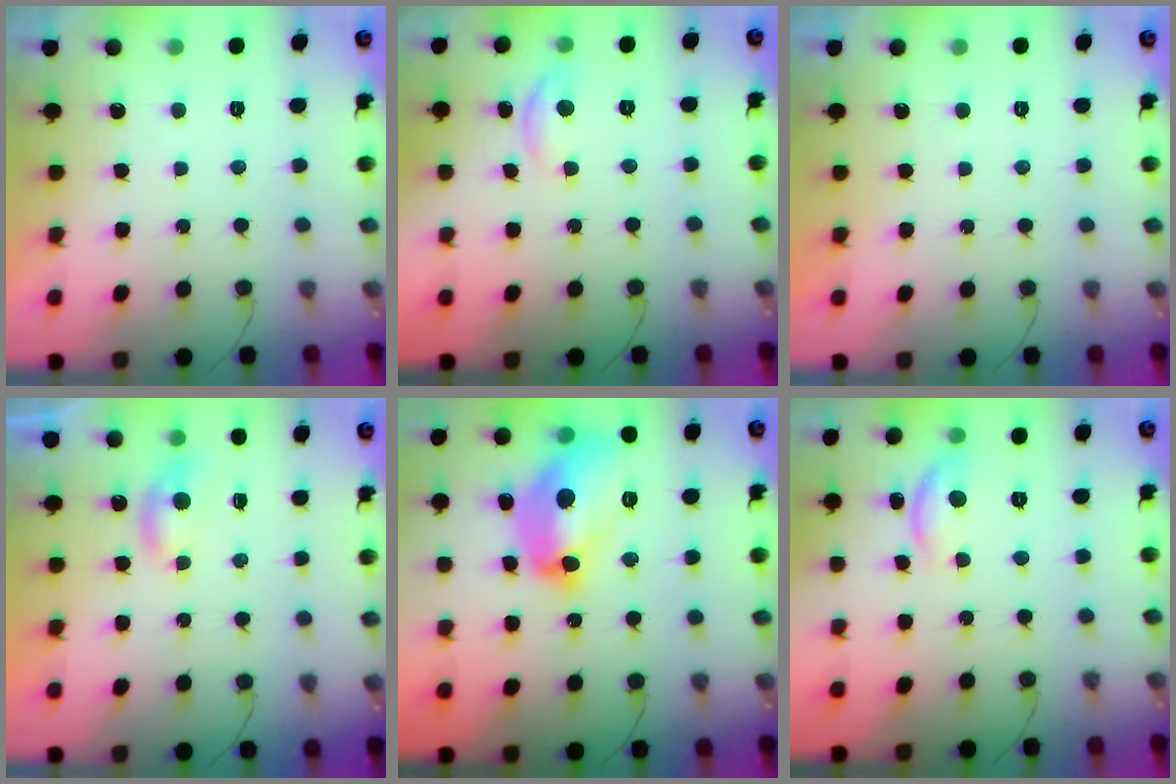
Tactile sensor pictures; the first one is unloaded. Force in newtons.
{"total": 6.0, "press": 6.0, "slide": 0.4}
{"total": 0.0}
{"total": 4.7, "press": 4.6, "slide": 0.6}
{"total": 16.1, "press": 16.1, "slide": 1.8}
{"total": 8.5, "press": 8.4, "slide": 0.7}